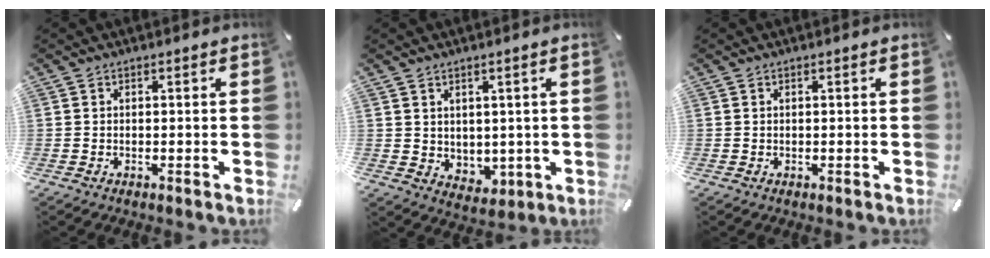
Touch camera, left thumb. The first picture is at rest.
{"total": 4.7, "force": [3.1, 3.5, -0.2], "torque": [0.012, -0.025, 0.058]}
{"total": 0.0}